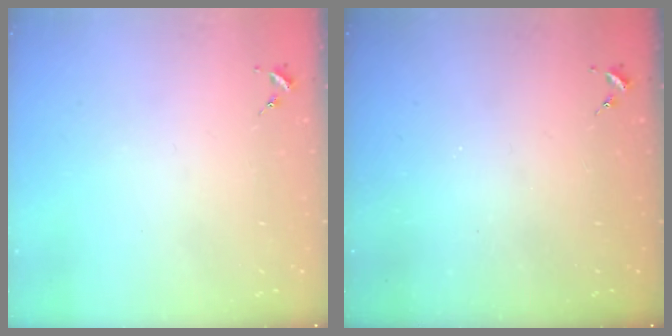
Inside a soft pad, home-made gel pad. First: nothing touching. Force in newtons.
{"total": 0.0}